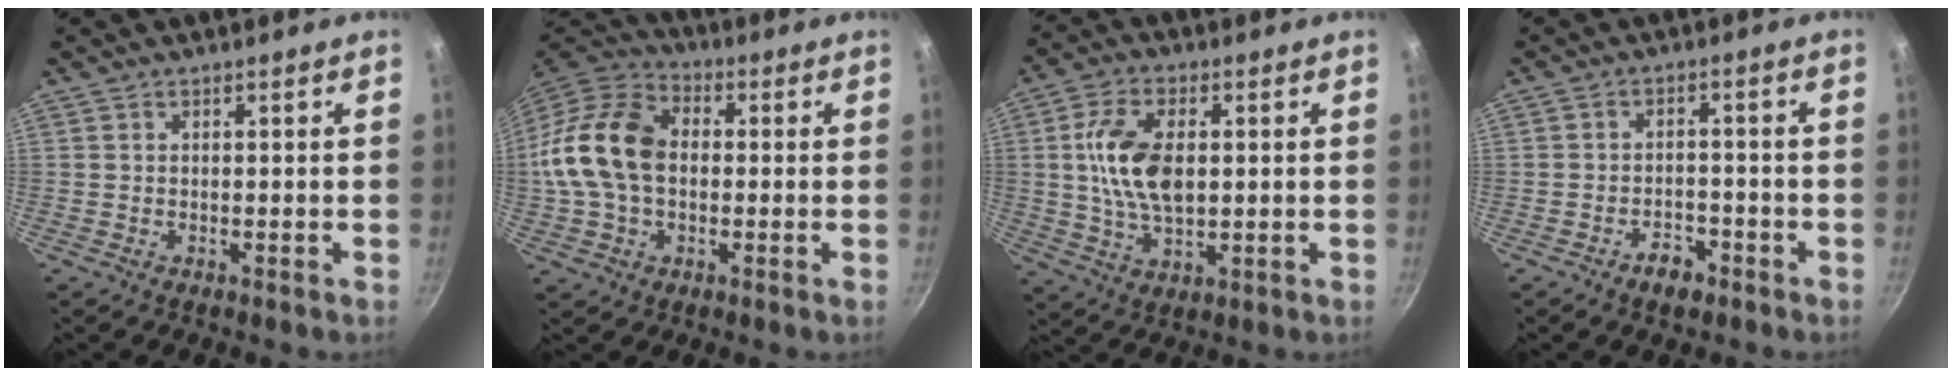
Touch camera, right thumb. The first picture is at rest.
{"total": 17.3, "force": [0.2, 12.2, 12.3], "torque": [-0.221, 0.034, -0.011]}
{"total": 12.2, "force": [1.3, 6.9, 10.0], "torque": [-0.174, 0.005, 0.023]}
{"total": 4.2, "force": [-2.8, 2.4, 2.1], "torque": [-0.019, 0.023, -0.040]}